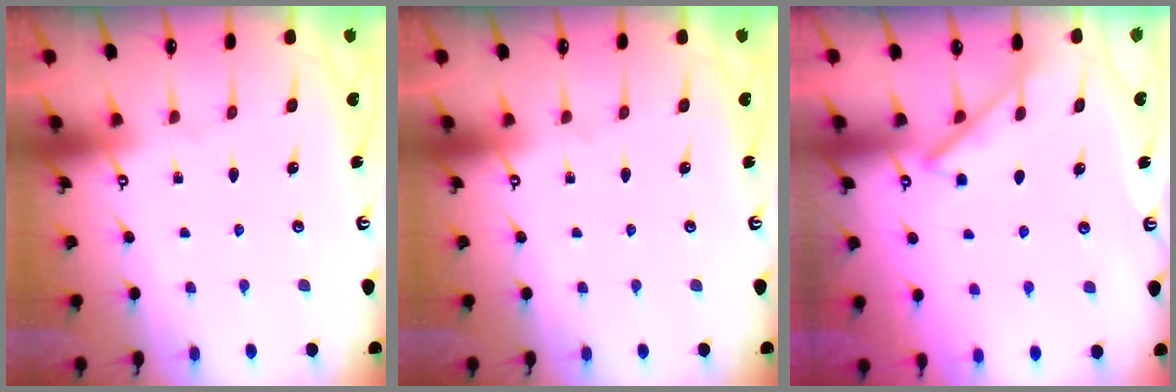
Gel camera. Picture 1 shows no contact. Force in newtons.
{"total": 0.0}
{"total": 3.4, "press": 3.4, "slide": 0.5}